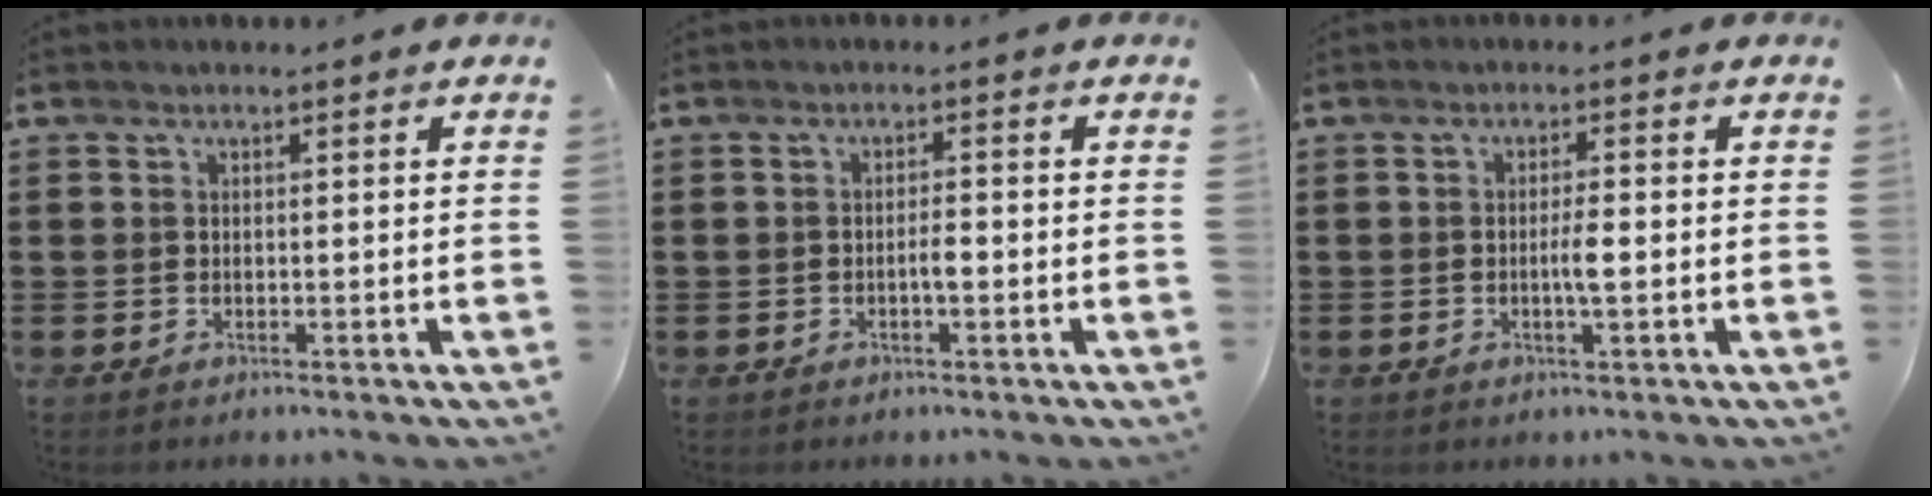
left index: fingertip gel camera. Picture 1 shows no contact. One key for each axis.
{"total": 1.9, "fx": -0.6, "fy": 0.4, "fz": 1.8, "tx": -0.034, "ty": 0.003, "tz": -0.012}
{"total": 2.7, "fx": -0.5, "fy": 0.4, "fz": 2.6, "tx": -0.048, "ty": 0.000, "tz": -0.011}